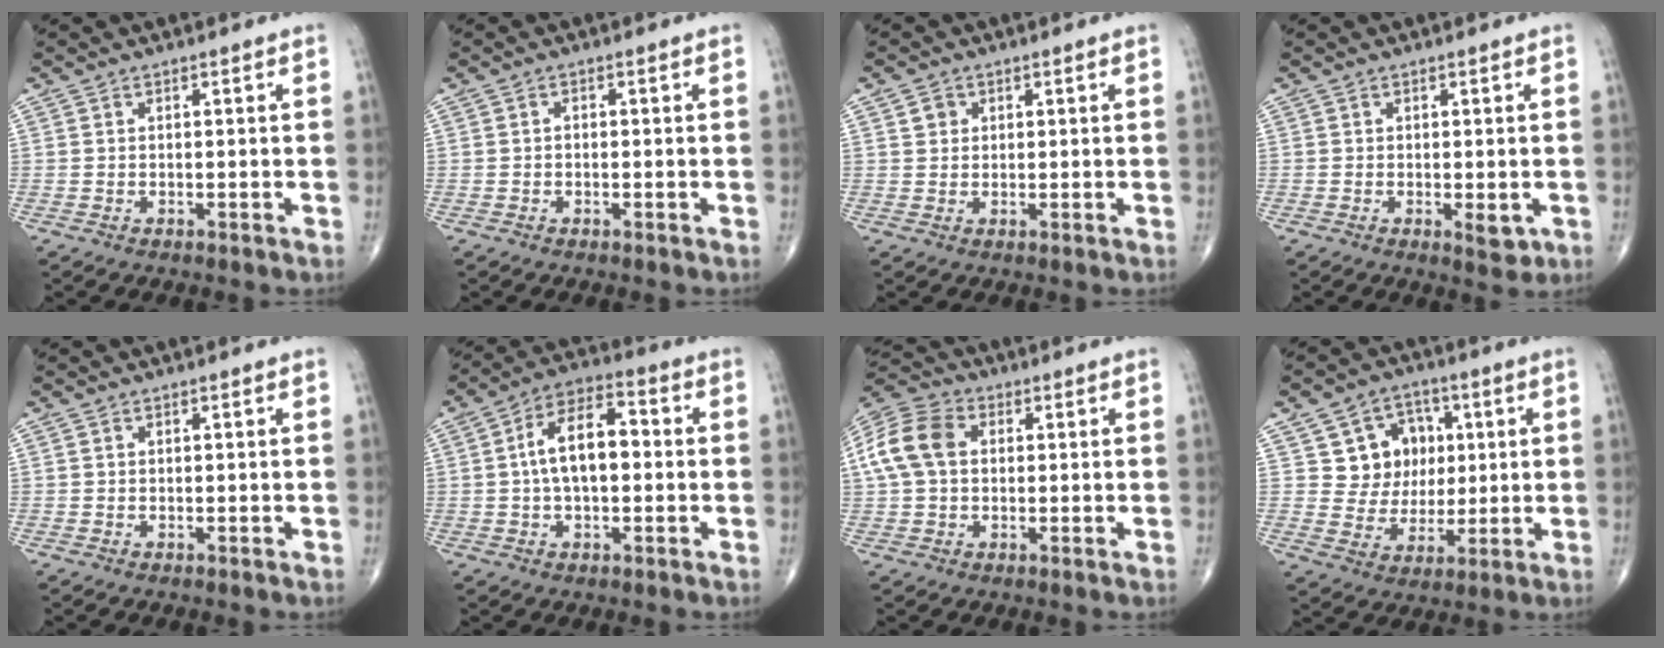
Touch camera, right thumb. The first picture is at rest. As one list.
[{"total": 0.6, "force": [-0.2, 0.4, 0.4], "torque": [-0.002, 0.001, -0.007]}, {"total": 2.2, "force": [0.9, 1.9, 0.6], "torque": [-0.001, -0.004, 0.012]}, {"total": 3.0, "force": [-0.7, 1.4, 2.6], "torque": [-0.028, -0.006, -0.006]}, {"total": 0.0}, {"total": 11.3, "force": [0.5, 6.0, 9.6], "torque": [-0.160, 0.028, 0.000]}, {"total": 11.4, "force": [1.8, 8.1, 7.8], "torque": [-0.159, 0.027, 0.028]}, {"total": 11.1, "force": [2.9, 9.8, 4.1], "torque": [-0.009, -0.003, 0.051]}]